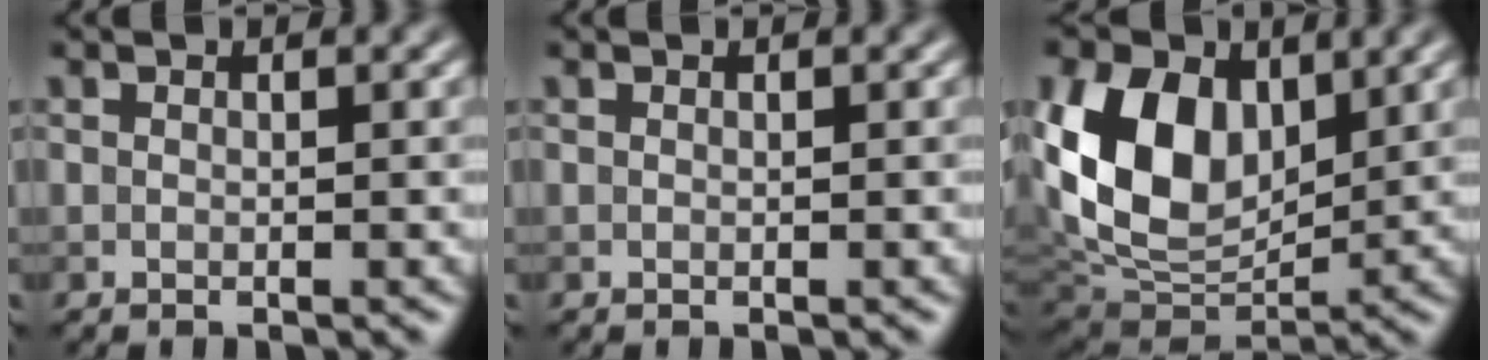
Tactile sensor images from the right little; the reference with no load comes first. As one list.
[{"total": 0.0}, {"total": 10.1, "force": [2.9, 7.0, 6.6], "torque": [-0.147, -0.013, 0.055]}]